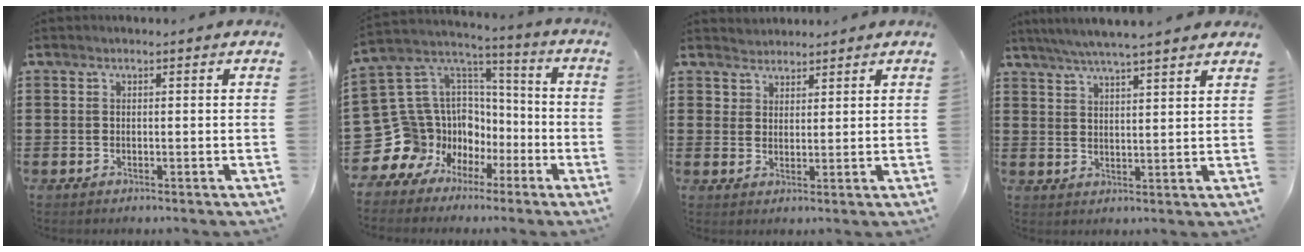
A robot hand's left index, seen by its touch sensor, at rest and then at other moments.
{"total": 13.1, "force": [-5.5, 11.9, 1.0], "torque": [-0.088, -0.025, -0.063]}
{"total": 2.9, "force": [2.5, 1.3, -0.6], "torque": [0.000, 0.003, 0.050]}
{"total": 4.7, "force": [4.3, -0.2, 1.8], "torque": [-0.048, -0.014, 0.075]}